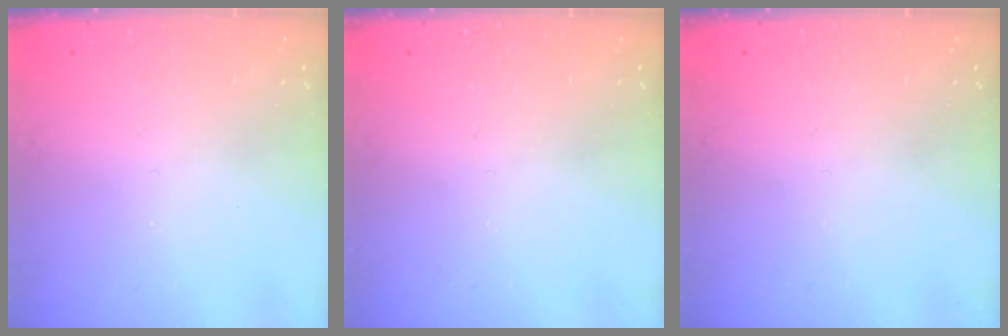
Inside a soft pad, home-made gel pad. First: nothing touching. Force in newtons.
{"total": 0.0}
{"total": 0.0}